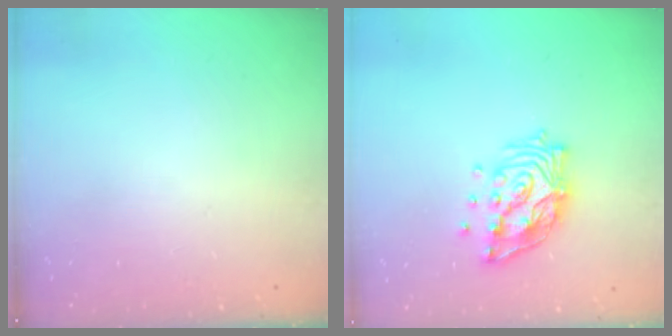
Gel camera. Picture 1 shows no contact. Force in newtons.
{"total": 13.7, "press": 13.7, "slide": 1.2}